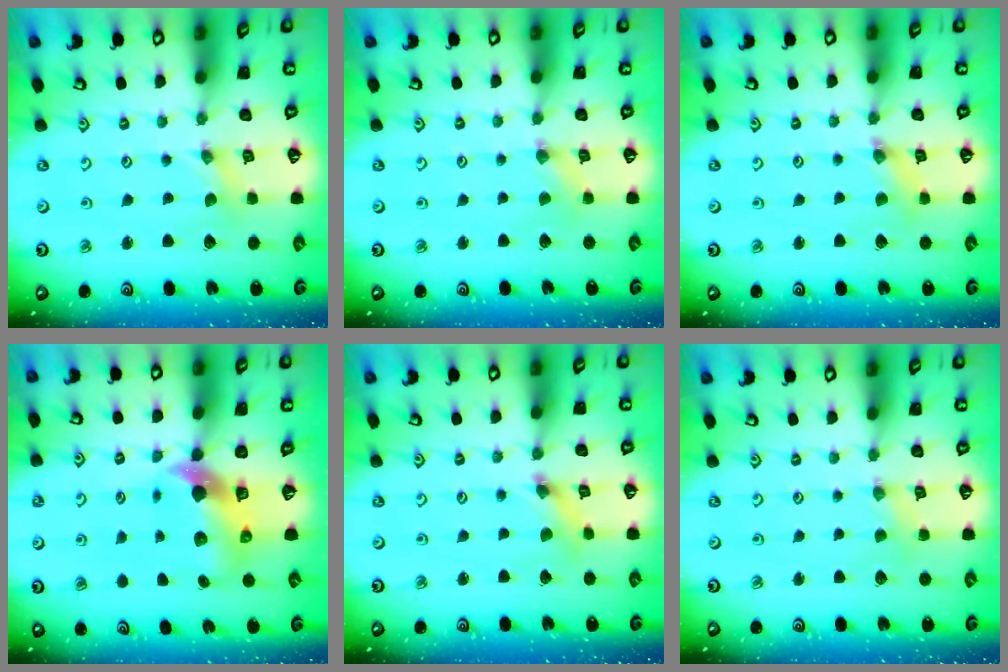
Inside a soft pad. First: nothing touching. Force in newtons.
{"total": 0.6, "press": 0.6, "slide": 0.2}
{"total": 2.5, "press": 2.4, "slide": 0.3}
{"total": 7.3, "press": 7.1, "slide": 1.3}
{"total": 3.0, "press": 3.0, "slide": 0.2}
{"total": 2.5, "press": 2.5, "slide": 0.4}